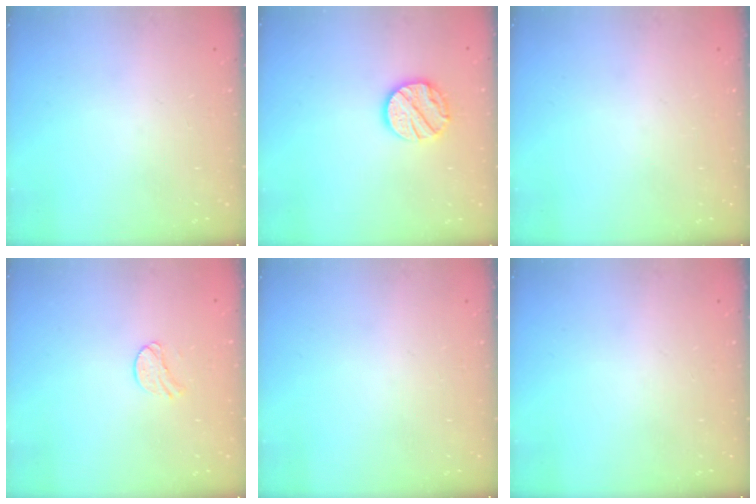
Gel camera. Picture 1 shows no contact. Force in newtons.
{"total": 10.9, "press": 10.9, "slide": 0.4}
{"total": 0.0}
{"total": 7.5, "press": 7.4, "slide": 0.5}
{"total": 0.0}
{"total": 0.0}